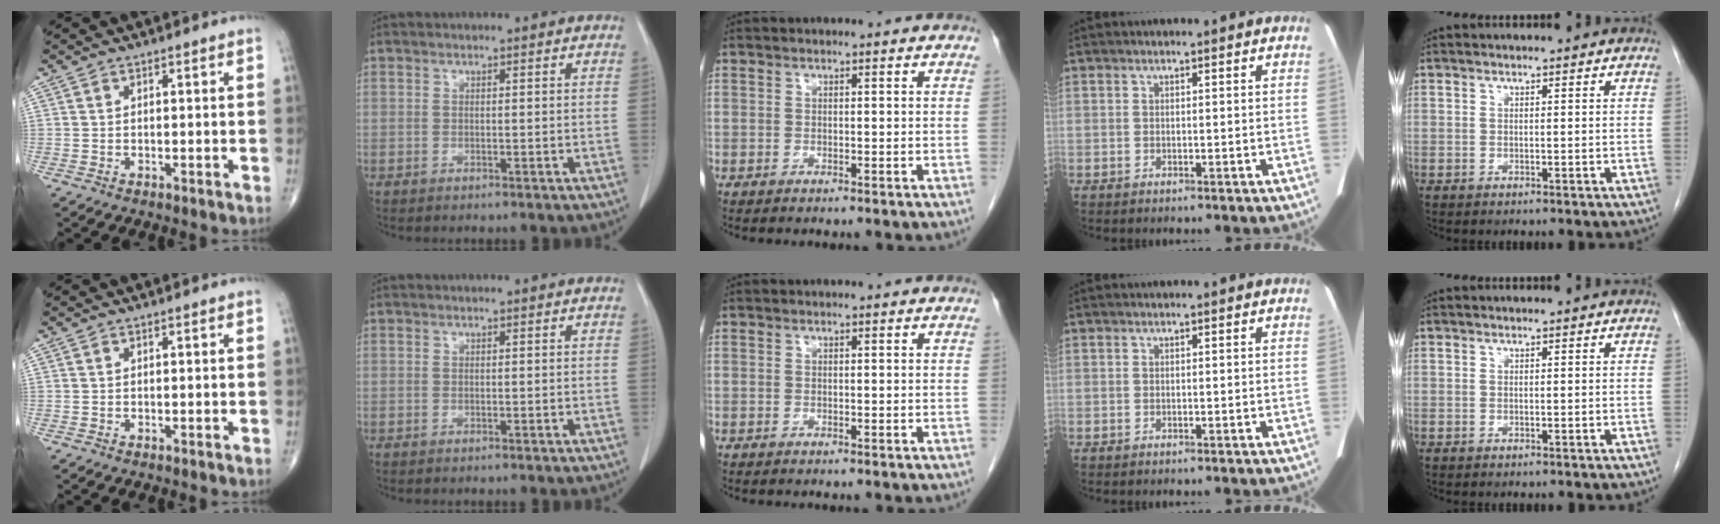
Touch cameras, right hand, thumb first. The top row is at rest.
{}